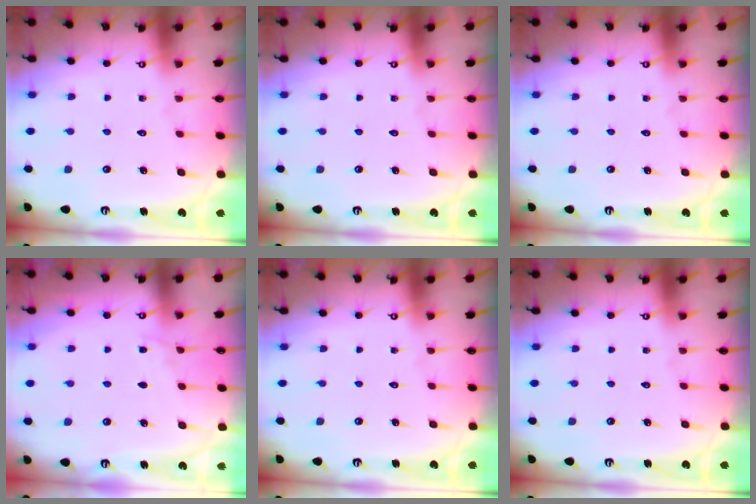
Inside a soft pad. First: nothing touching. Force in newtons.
{"total": 0.0}
{"total": 0.0}
{"total": 4.0, "press": 4.0, "slide": 0.5}
{"total": 0.0}
{"total": 0.0}